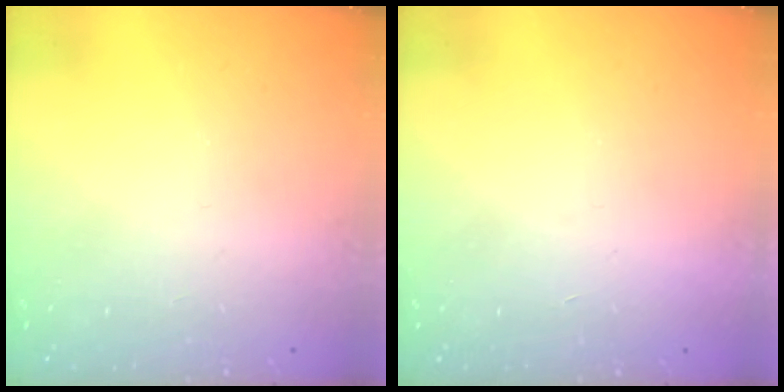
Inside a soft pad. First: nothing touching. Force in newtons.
{"total": 1.7, "press": 1.7, "slide": 0.1}